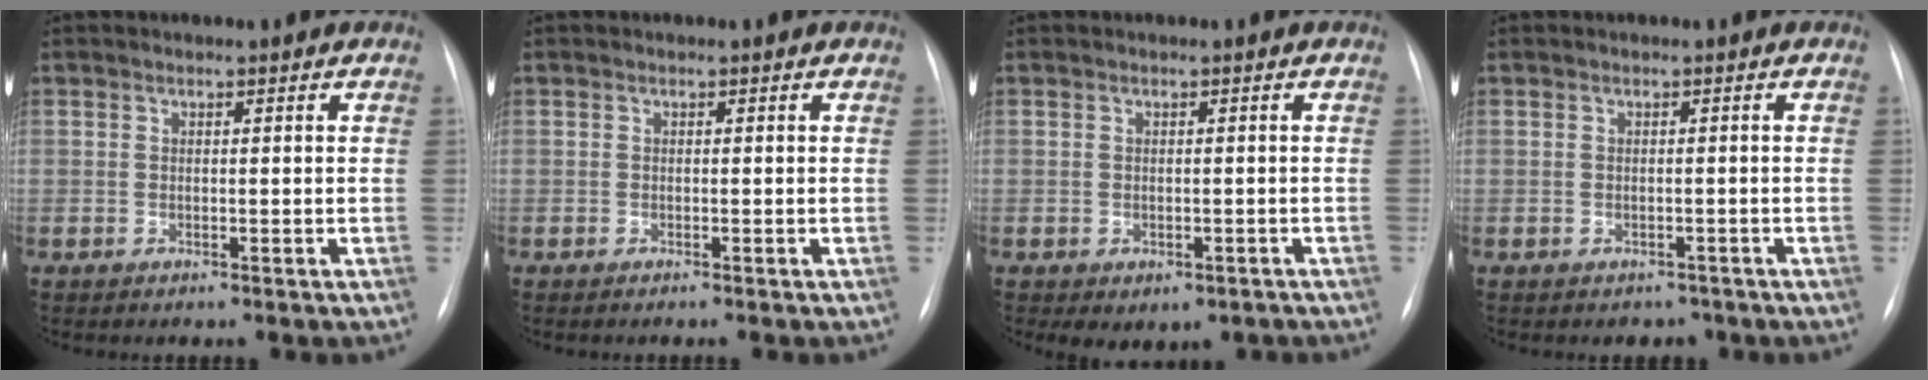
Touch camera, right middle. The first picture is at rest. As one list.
[{"total": 0.5, "force": [-0.4, -0.2, 0.3], "torque": [-0.002, -0.002, -0.005]}, {"total": 4.3, "force": [-2.7, 2.7, 1.9], "torque": [-0.019, 0.008, -0.027]}, {"total": 2.0, "force": [-1.6, 1.3, 0.0], "torque": [-0.002, 0.006, -0.020]}]